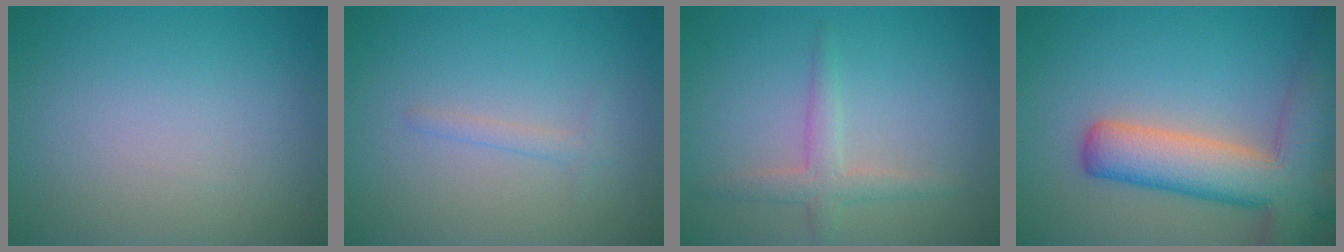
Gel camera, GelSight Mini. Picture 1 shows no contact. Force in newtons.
{"total": 1.0, "press": 1.0, "slide": 0.0}
{"total": 2.4, "press": 2.4, "slide": 0.0}
{"total": 9.6, "press": 9.6, "slide": 0.6}